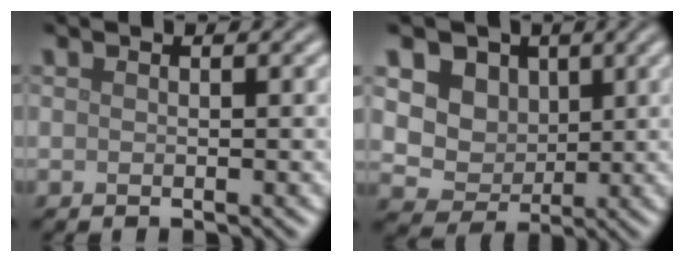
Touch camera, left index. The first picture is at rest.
{"total": 7.6, "force": [2.8, 6.1, 3.6], "torque": [-0.070, 0.005, 0.040]}